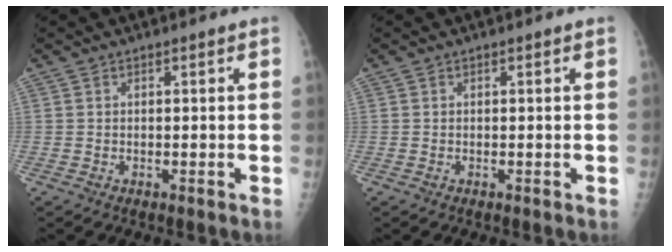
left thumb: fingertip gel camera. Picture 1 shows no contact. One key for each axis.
{"total": 0.5, "fx": 0.0, "fy": 0.2, "fz": 0.5, "tx": -0.009, "ty": -0.001, "tz": -0.001}